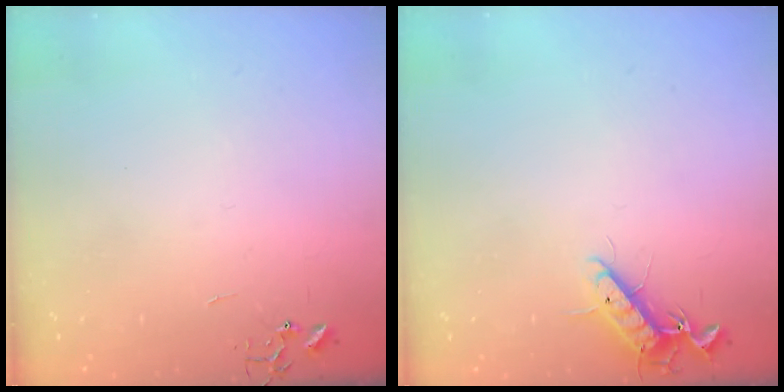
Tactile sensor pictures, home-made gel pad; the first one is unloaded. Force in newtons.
{"total": 11.0, "press": 10.9, "slide": 1.9}